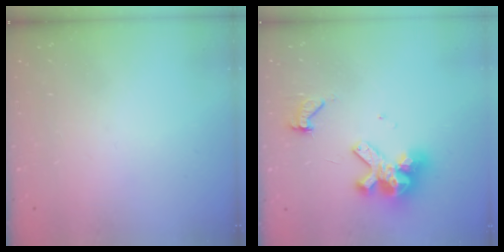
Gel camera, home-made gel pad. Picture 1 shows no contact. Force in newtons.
{"total": 11.4, "press": 11.4, "slide": 1.4}